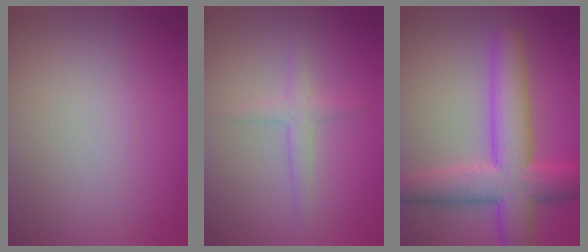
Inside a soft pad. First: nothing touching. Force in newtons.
{"total": 1.6, "press": 1.6, "slide": 0.1}
{"total": 8.3, "press": 8.3, "slide": 0.3}